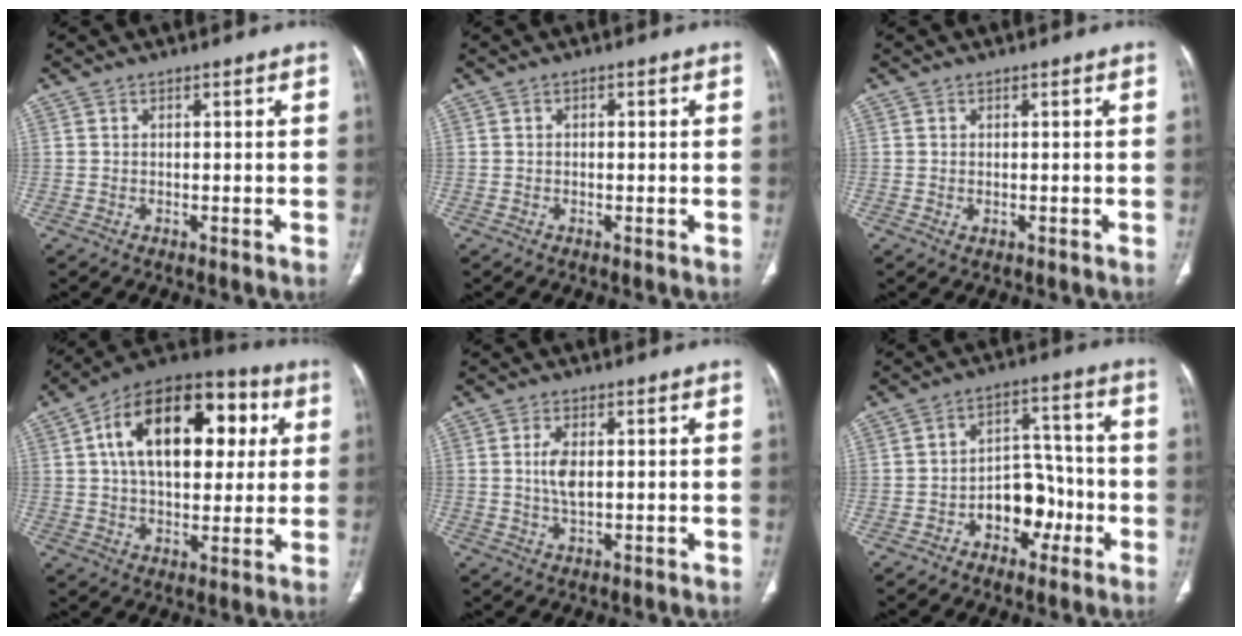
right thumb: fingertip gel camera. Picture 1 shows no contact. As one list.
[{"total": 0.8, "force": [0.1, 0.5, 0.6], "torque": [-0.008, 0.002, 0.001]}, {"total": 1.0, "force": [-0.2, 0.6, 0.7], "torque": [-0.016, 0.002, 0.001]}, {"total": 24.1, "force": [5.8, 13.9, 18.8], "torque": [-0.270, 0.021, 0.083]}, {"total": 4.5, "force": [0.5, 2.1, 3.9], "torque": [-0.083, -0.002, 0.013]}, {"total": 9.6, "force": [-3.7, 6.7, 5.8], "torque": [-0.044, 0.054, -0.058]}]